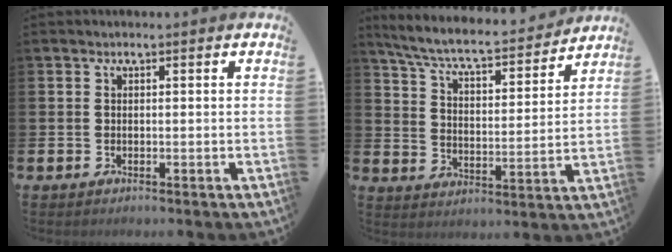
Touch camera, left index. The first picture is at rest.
{"total": 7.0, "force": [6.5, 1.0, 2.6], "torque": [-0.082, -0.048, 0.107]}